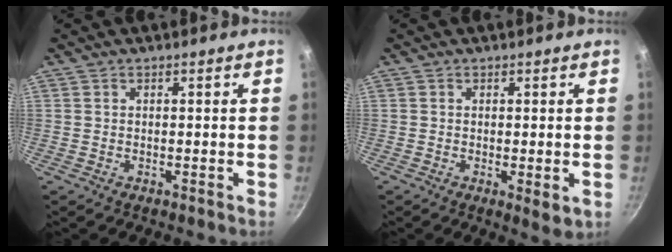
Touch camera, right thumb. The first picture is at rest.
{"total": 3.0, "force": [-0.6, 0.8, 2.9], "torque": [-0.046, -0.012, -0.008]}